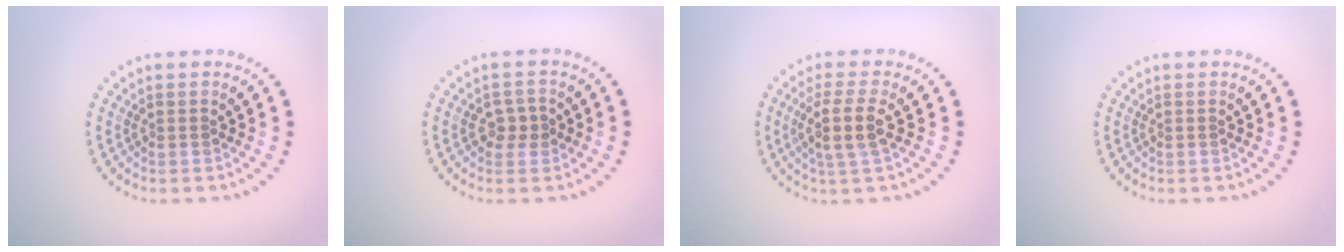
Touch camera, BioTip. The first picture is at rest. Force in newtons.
{"total": 1.9, "press": 1.8, "slide": 0.4}
{"total": 3.2, "press": 2.6, "slide": 1.8}
{"total": 0.0}